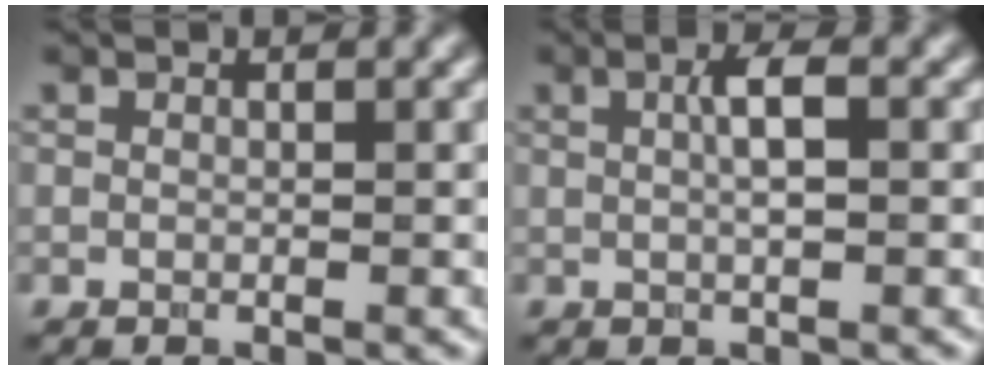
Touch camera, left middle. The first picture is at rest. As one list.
[{"total": 2.4, "force": [0.3, 0.4, 2.3], "torque": [-0.041, 0.007, 0.004]}]